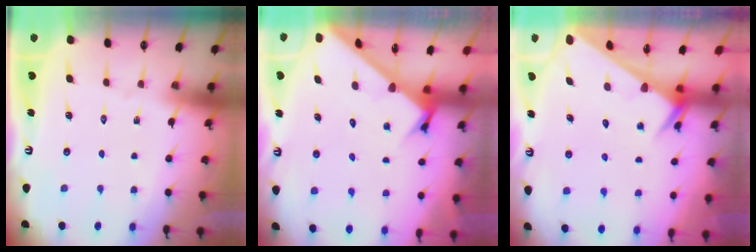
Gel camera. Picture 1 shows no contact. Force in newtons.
{"total": 2.5, "press": 2.5, "slide": 0.2}
{"total": 2.5, "press": 2.5, "slide": 0.1}